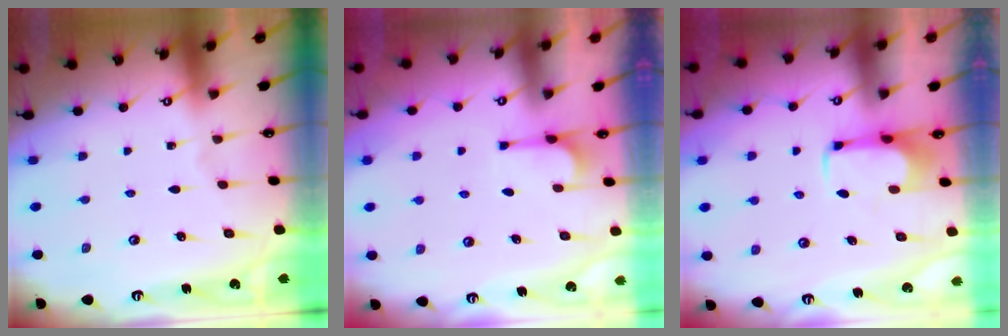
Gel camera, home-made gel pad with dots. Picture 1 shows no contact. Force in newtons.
{"total": 2.9, "press": 2.7, "slide": 1.1}
{"total": 1.6, "press": 1.5, "slide": 0.5}